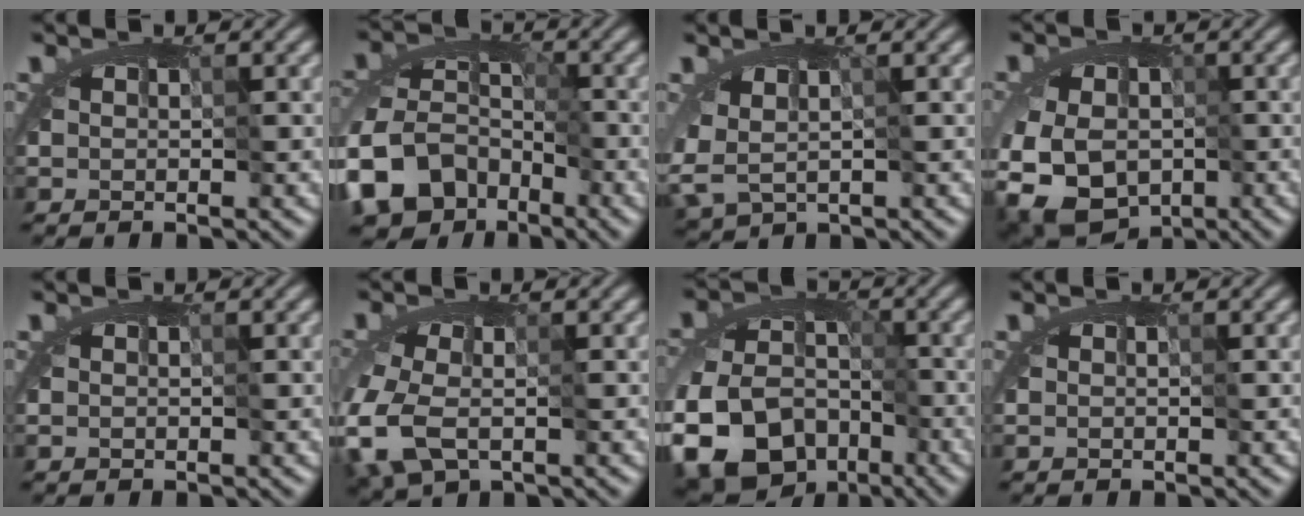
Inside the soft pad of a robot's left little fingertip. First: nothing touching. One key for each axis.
{"total": 11.2, "fx": -9.0, "fy": 6.4, "fz": 1.8, "tx": -0.028, "ty": -0.020, "tz": -0.164}
{"total": 1.4, "fx": 0.2, "fy": 0.7, "fz": 1.2, "tx": -0.026, "ty": -0.002, "tz": 0.010}
{"total": 7.5, "fx": -3.1, "fy": 5.6, "fz": 3.8, "tx": -0.041, "ty": -0.004, "tz": -0.043}
{"total": 0.0}
{"total": 4.8, "fx": -2.7, "fy": 2.5, "fz": 3.1, "tx": -0.066, "ty": -0.003, "tz": -0.057}
{"total": 16.4, "fx": -9.0, "fy": 12.6, "fz": 5.4, "tx": -0.096, "ty": -0.044, "tz": -0.164}
{"total": 0.0}